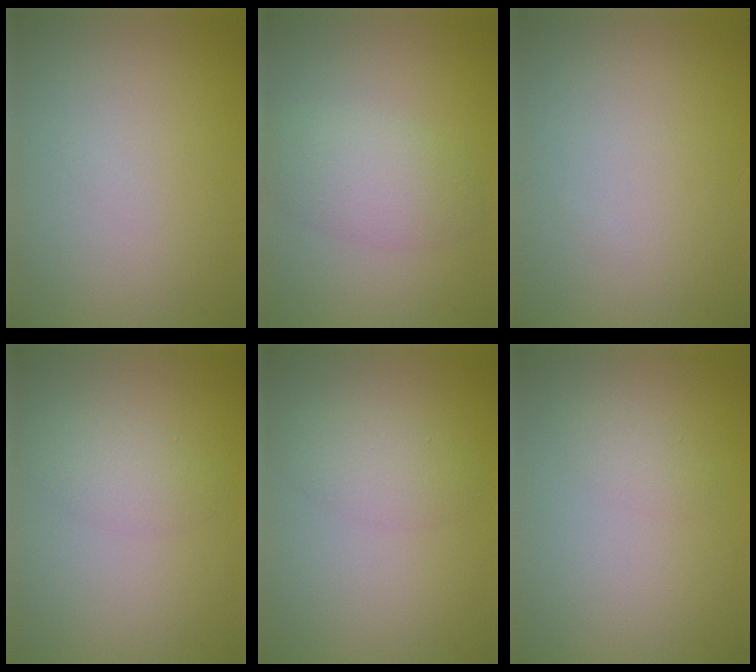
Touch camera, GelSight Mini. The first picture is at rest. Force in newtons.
{"total": 3.4, "press": 3.4, "slide": 0.2}
{"total": 0.0}
{"total": 1.8, "press": 1.8, "slide": 0.1}
{"total": 2.0, "press": 2.0, "slide": 0.1}
{"total": 1.0, "press": 1.0, "slide": 0.1}